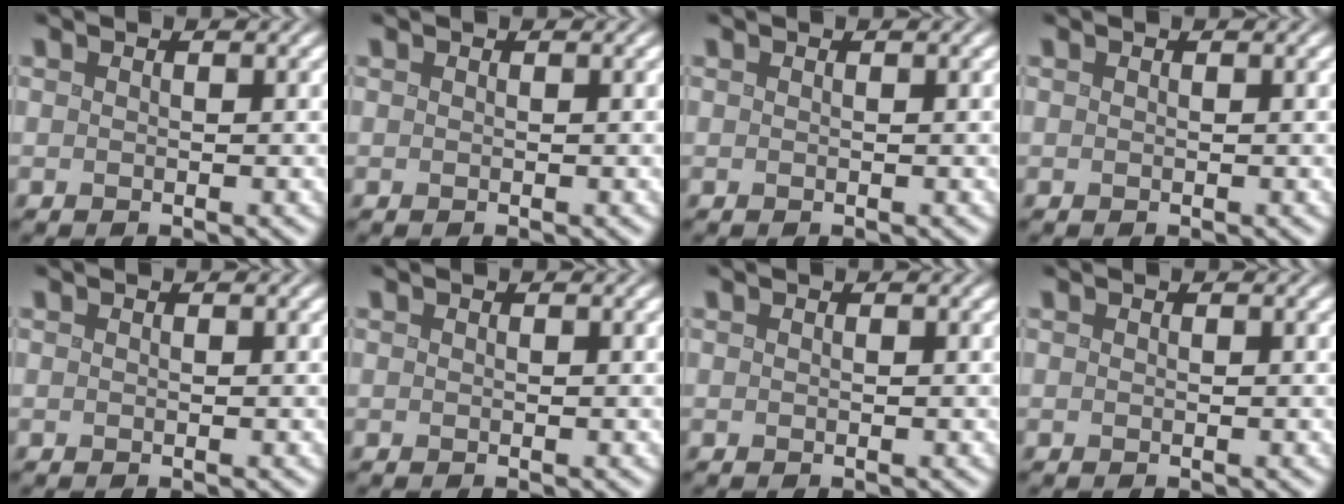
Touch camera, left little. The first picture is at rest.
{"total": 0.0}
{"total": 0.0}
{"total": 0.0}
{"total": 0.0}
{"total": 0.0}
{"total": 0.0}
{"total": 0.0}